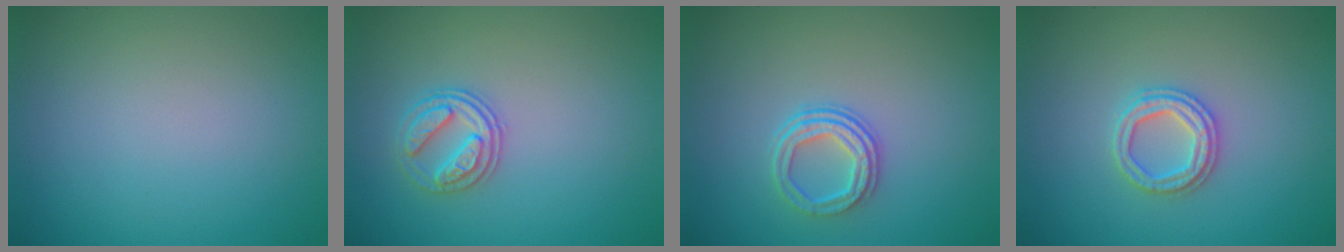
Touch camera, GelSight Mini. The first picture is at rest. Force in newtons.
{"total": 2.6, "press": 2.5, "slide": 0.7}
{"total": 3.0, "press": 2.4, "slide": 1.7}
{"total": 2.4, "press": 2.4, "slide": 0.4}